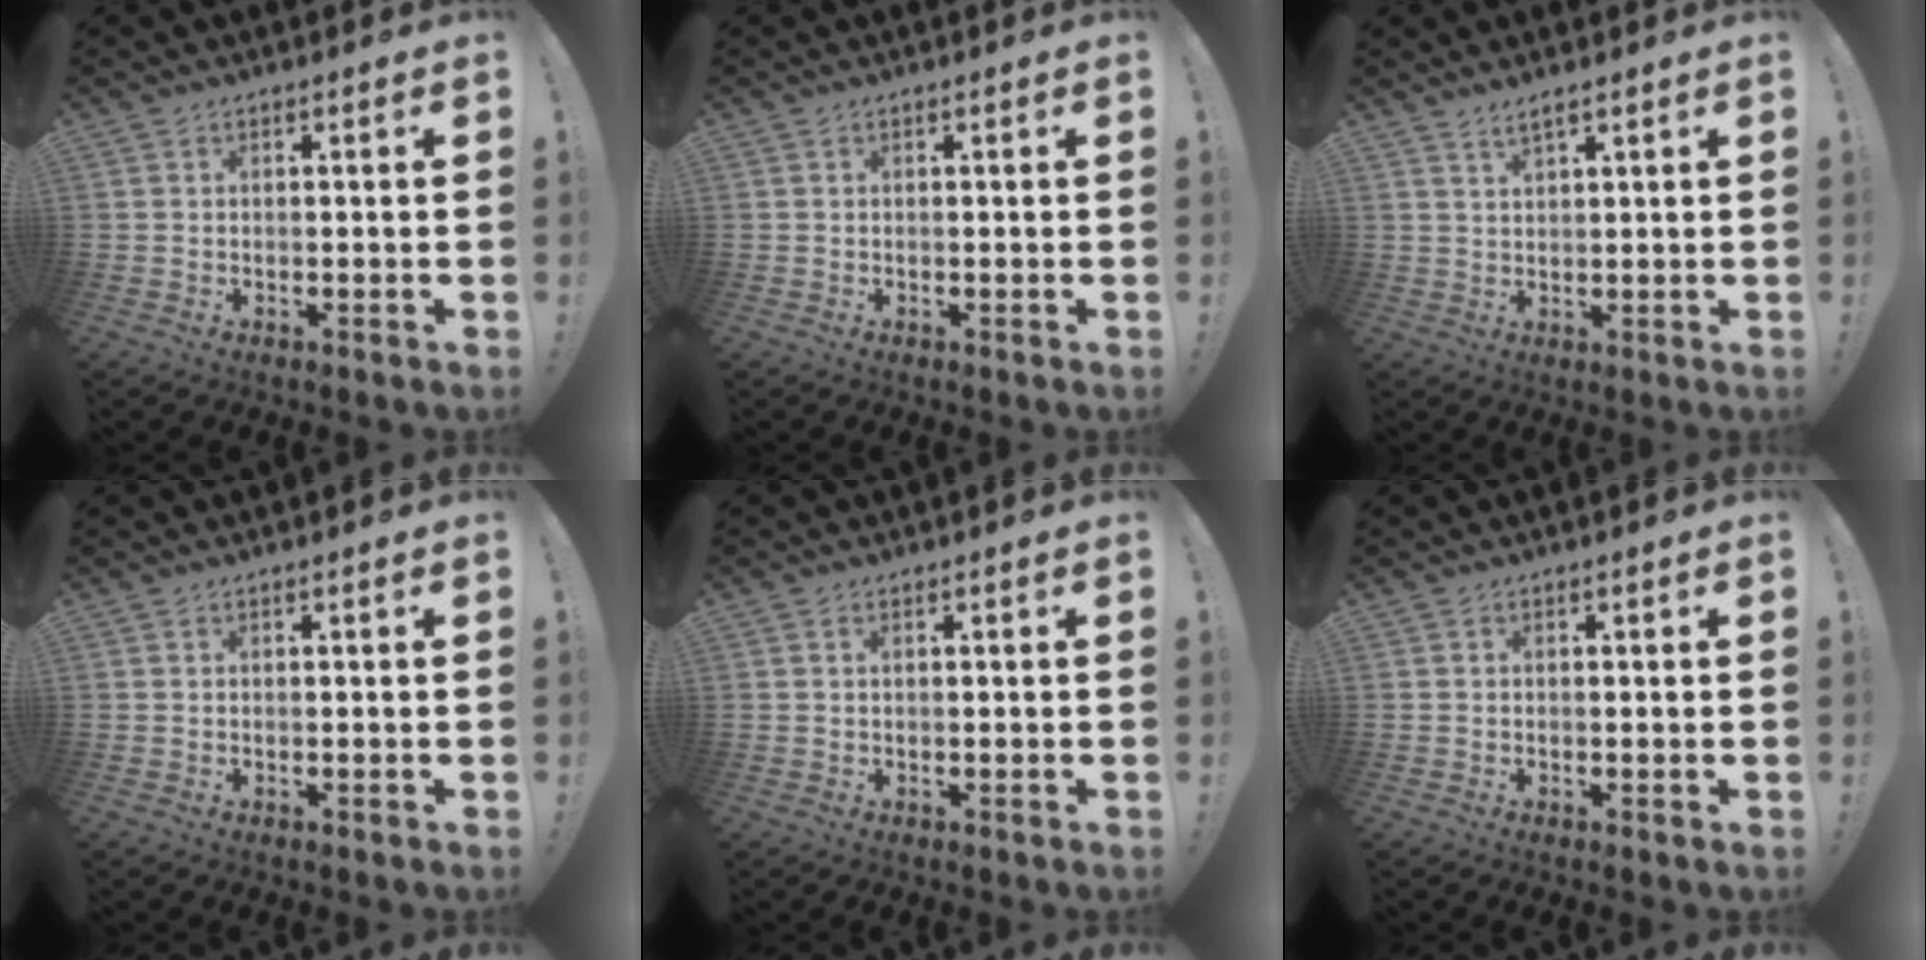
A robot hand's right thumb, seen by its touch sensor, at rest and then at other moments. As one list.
[{"total": 0.0}, {"total": 2.8, "force": [2.3, 0.3, 1.6], "torque": [-0.026, -0.014, 0.039]}, {"total": 0.0}, {"total": 0.5, "force": [0.3, 0.2, 0.4], "torque": [0.000, -0.003, 0.003]}, {"total": 0.0}]